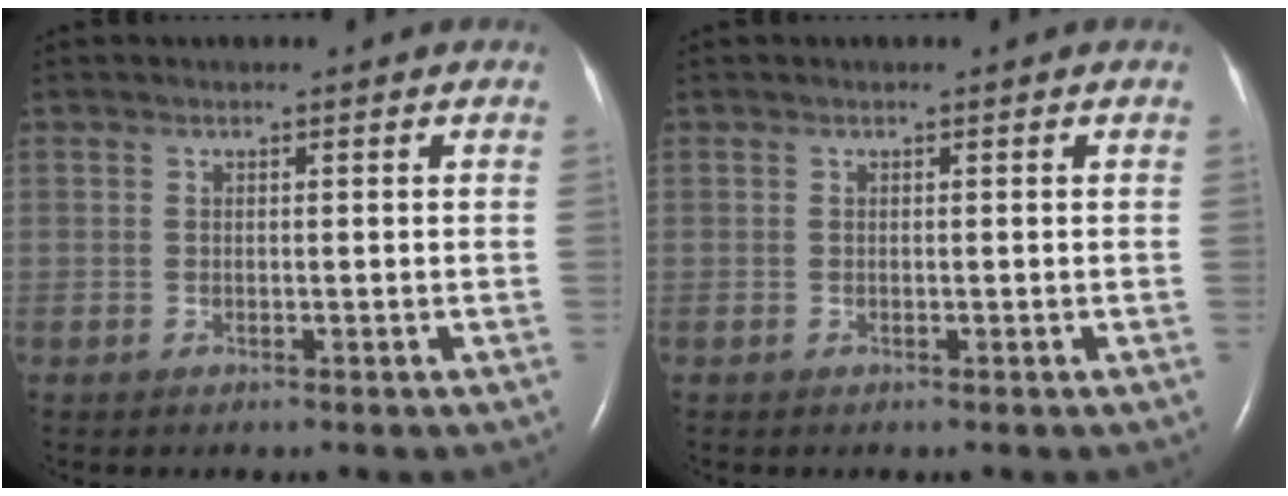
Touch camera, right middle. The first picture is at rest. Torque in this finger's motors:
{"motor_torque": [-0.07, 0.07, 0.08, 0.02]}